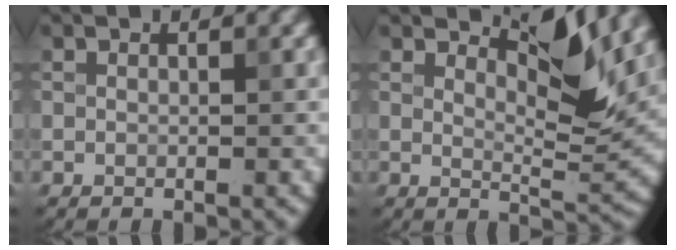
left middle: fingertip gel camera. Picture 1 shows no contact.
{"total": 3.8, "force": [2.7, 0.3, 2.6], "torque": [-0.057, -0.004, 0.061]}